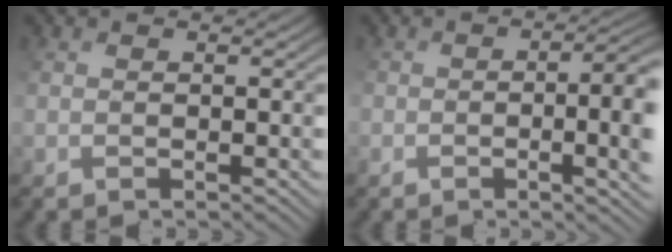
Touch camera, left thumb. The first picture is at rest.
{"total": 8.1, "force": [-1.7, 3.0, 7.4], "torque": [-0.099, -0.006, -0.003]}